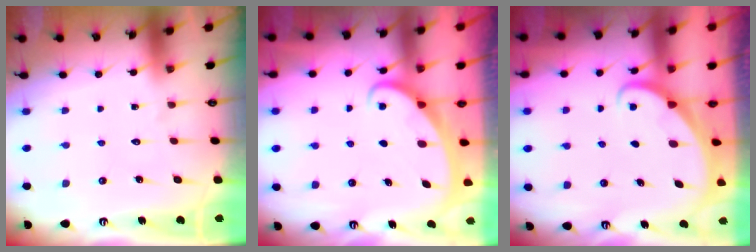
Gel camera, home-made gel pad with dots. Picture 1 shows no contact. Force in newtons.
{"total": 2.1, "press": 2.1, "slide": 0.1}
{"total": 1.7, "press": 1.7, "slide": 0.1}